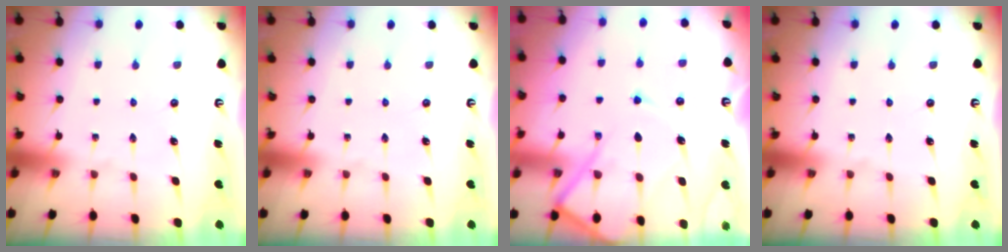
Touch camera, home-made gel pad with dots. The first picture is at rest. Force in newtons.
{"total": 0.0}
{"total": 12.9, "press": 12.9, "slide": 1.5}
{"total": 0.0}